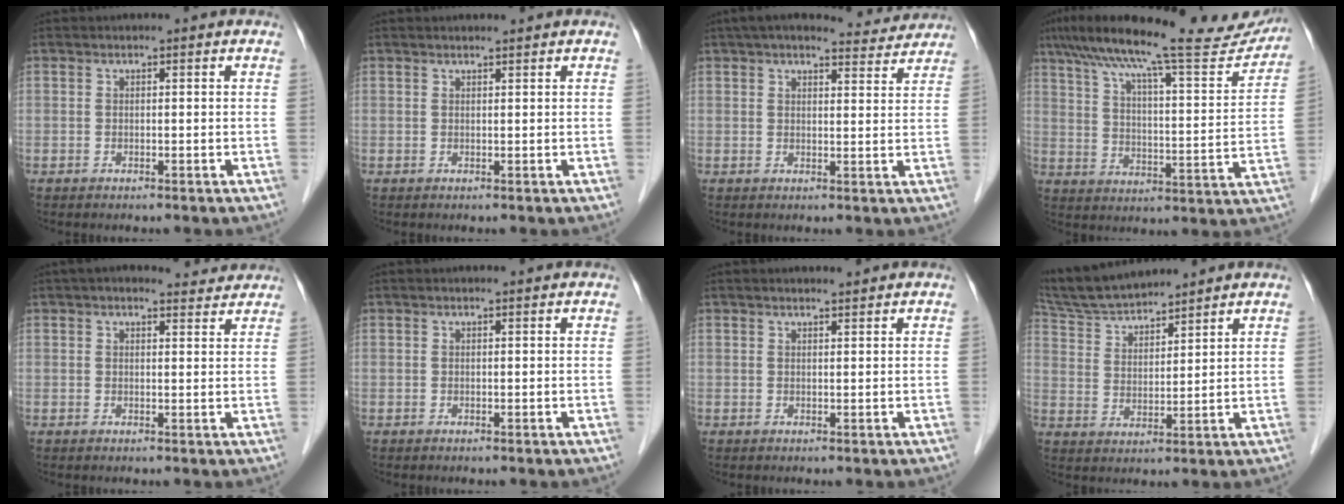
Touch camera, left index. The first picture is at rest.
{"total": 1.2, "force": [1.1, 0.0, 0.4], "torque": [-0.006, 0.007, 0.021]}
{"total": 9.3, "force": [8.6, 1.7, 3.0], "torque": [-0.038, 0.013, 0.103]}
{"total": 23.9, "force": [20.5, 3.2, 11.9], "torque": [-0.198, 0.001, 0.283]}
{"total": 5.3, "force": [4.8, 1.3, 1.6], "torque": [-0.020, 0.018, 0.054]}
{"total": 0.6, "force": [0.5, 0.0, 0.3], "torque": [-0.007, 0.007, 0.009]}
{"total": 2.0, "force": [1.9, 0.1, 0.8], "torque": [-0.011, 0.009, 0.029]}
{"total": 9.7, "force": [9.2, 0.9, 2.7], "torque": [-0.064, 0.021, 0.183]}